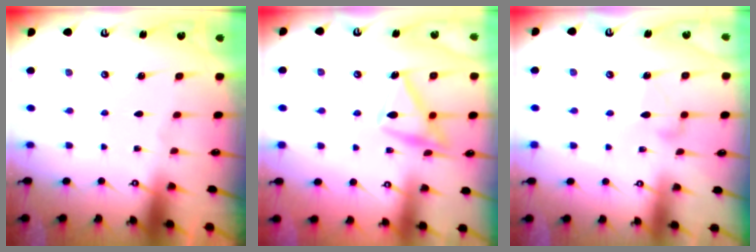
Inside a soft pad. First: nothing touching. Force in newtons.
{"total": 16.6, "press": 16.6, "slide": 0.9}
{"total": 6.6, "press": 6.5, "slide": 0.4}